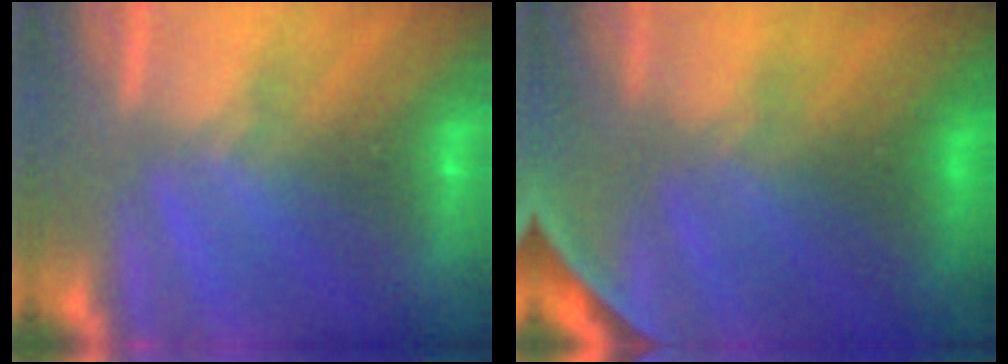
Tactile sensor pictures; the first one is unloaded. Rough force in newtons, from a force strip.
{"total": 11.3}